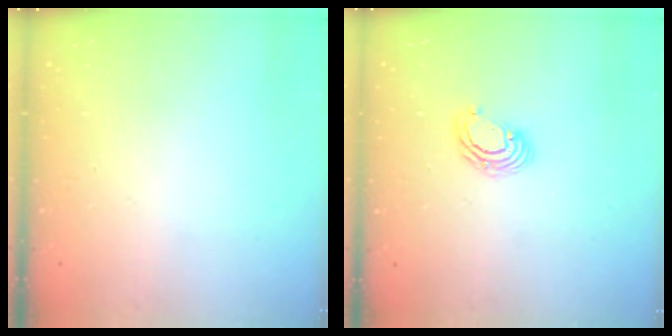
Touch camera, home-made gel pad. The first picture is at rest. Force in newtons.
{"total": 4.9, "press": 4.8, "slide": 0.2}